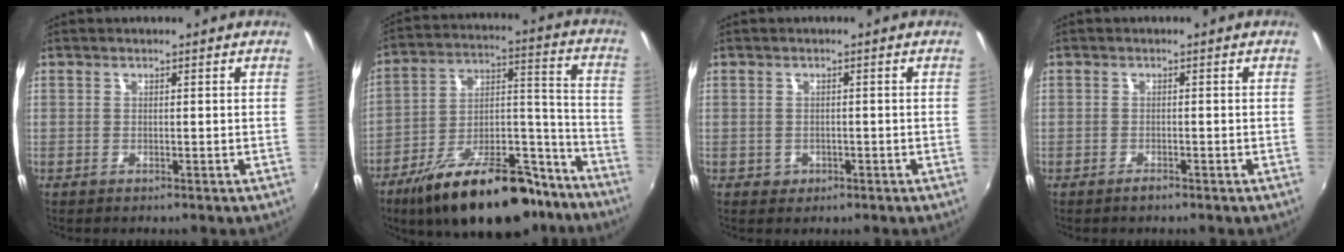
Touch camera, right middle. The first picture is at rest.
{"total": 25.3, "force": [-17.9, 9.6, 15.1], "torque": [-0.239, 0.010, -0.267]}
{"total": 1.8, "force": [-0.6, 1.7, 0.5], "torque": [-0.011, -0.003, -0.006]}
{"total": 1.1, "force": [-1.0, 0.2, 0.2], "torque": [-0.005, -0.002, -0.020]}